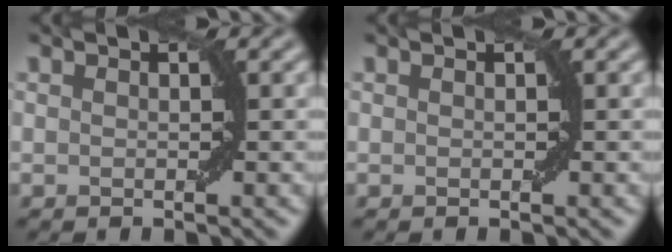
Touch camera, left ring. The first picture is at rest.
{"total": 0.0}